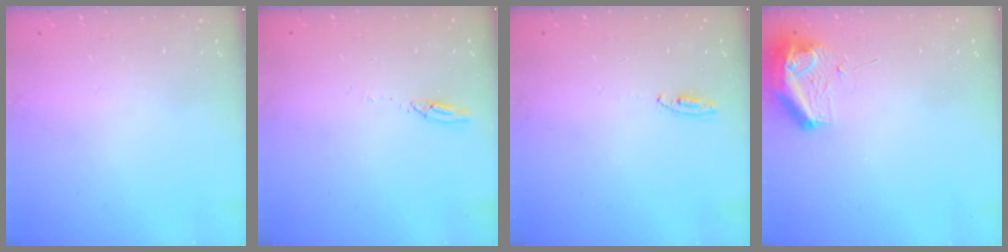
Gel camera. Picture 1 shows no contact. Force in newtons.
{"total": 2.7, "press": 2.7, "slide": 0.2}
{"total": 2.7, "press": 2.5, "slide": 1.0}
{"total": 8.7, "press": 8.6, "slide": 1.0}